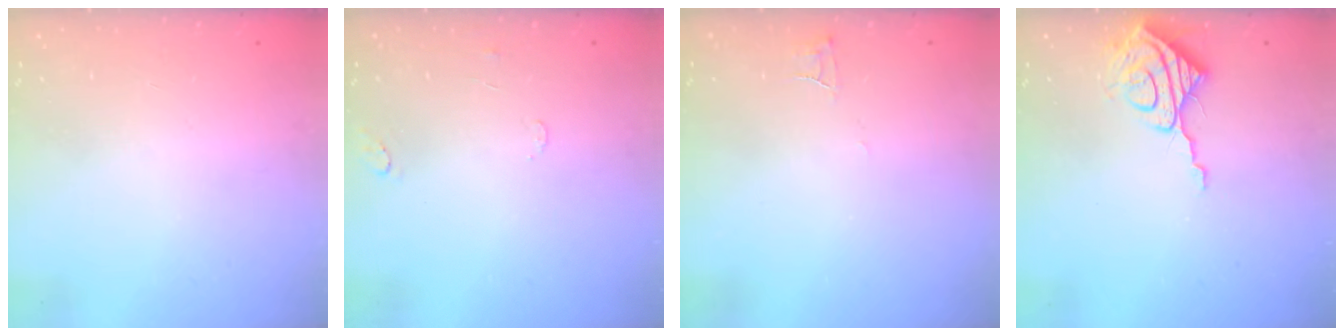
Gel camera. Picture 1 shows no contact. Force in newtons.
{"total": 5.0, "press": 5.0, "slide": 0.5}
{"total": 3.3, "press": 3.3, "slide": 0.2}
{"total": 8.7, "press": 8.7, "slide": 0.5}